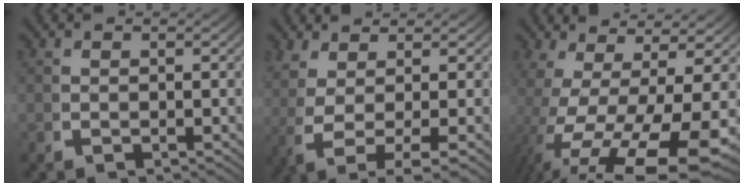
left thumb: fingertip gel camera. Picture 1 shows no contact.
{"total": 5.8, "force": [-0.2, 2.2, 5.3], "torque": [-0.124, -0.022, 0.018]}
{"total": 12.8, "force": [-2.9, 7.1, 10.3], "torque": [-0.211, -0.064, -0.005]}